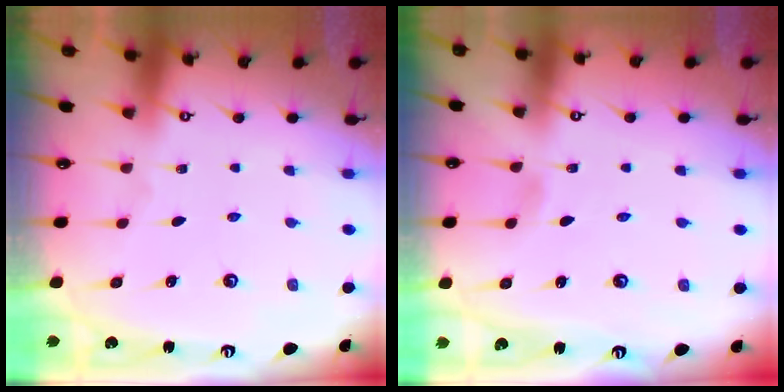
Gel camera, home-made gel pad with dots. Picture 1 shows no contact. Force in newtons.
{"total": 2.6, "press": 2.6, "slide": 0.3}